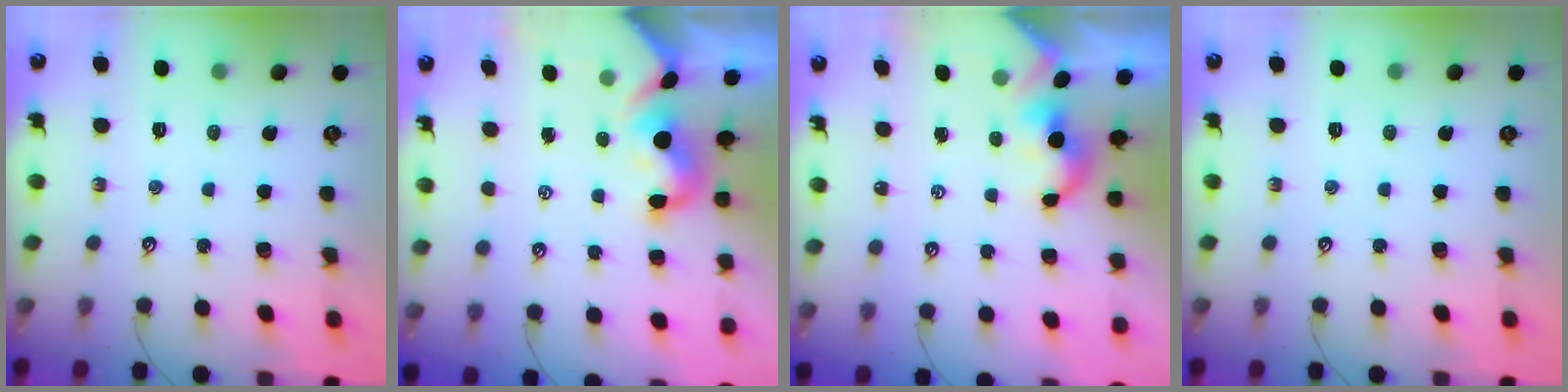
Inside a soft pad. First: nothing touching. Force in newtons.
{"total": 2.3, "press": 2.2, "slide": 0.8}
{"total": 1.7, "press": 1.7, "slide": 0.2}
{"total": 0.0}